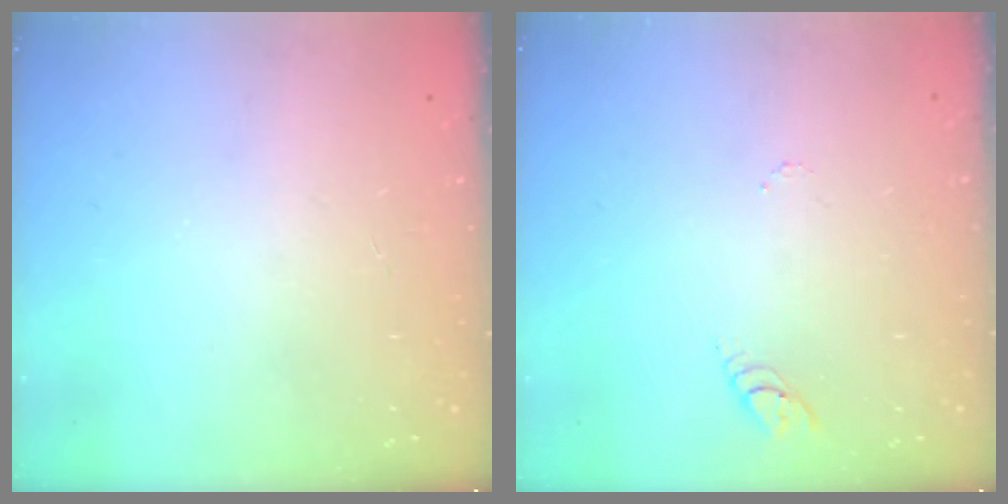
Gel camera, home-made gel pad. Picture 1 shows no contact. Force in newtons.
{"total": 2.9, "press": 2.9, "slide": 0.2}